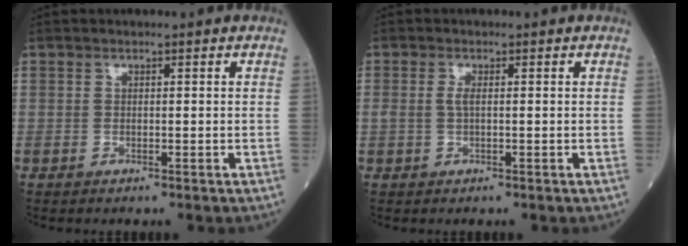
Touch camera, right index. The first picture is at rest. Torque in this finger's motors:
{"motor_torque": [0.46, 0.02, 0.20, 0.06]}